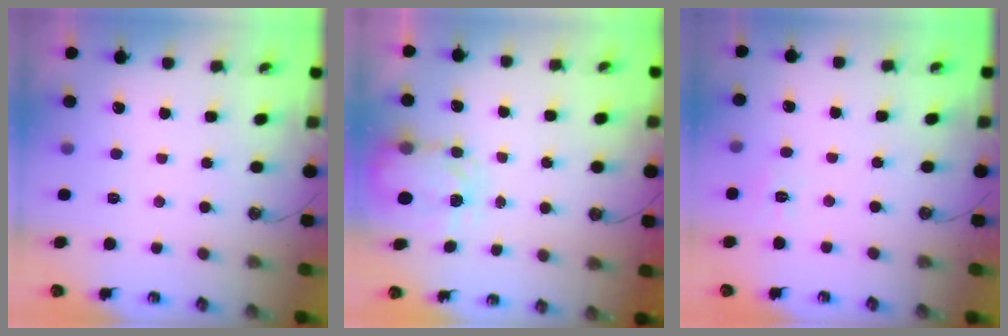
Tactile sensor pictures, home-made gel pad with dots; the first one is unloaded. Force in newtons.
{"total": 5.0, "press": 5.0, "slide": 0.3}
{"total": 2.8, "press": 2.8, "slide": 0.5}